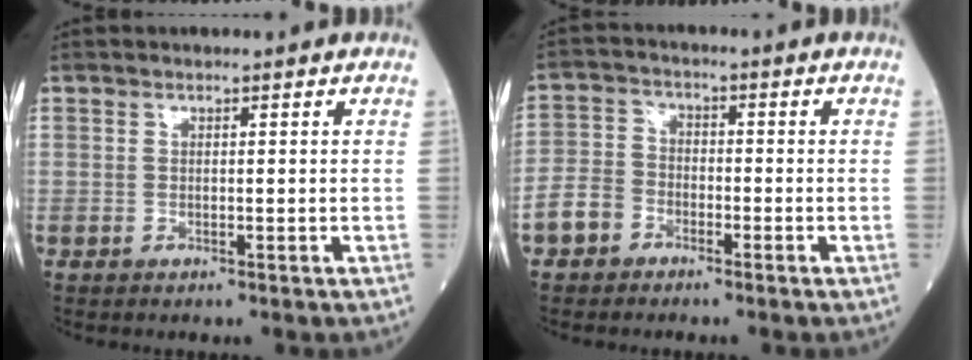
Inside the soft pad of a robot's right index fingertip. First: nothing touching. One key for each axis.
{"total": 4.9, "fx": -2.9, "fy": 3.6, "fz": 1.7, "tx": -0.045, "ty": 0.012, "tz": -0.062}